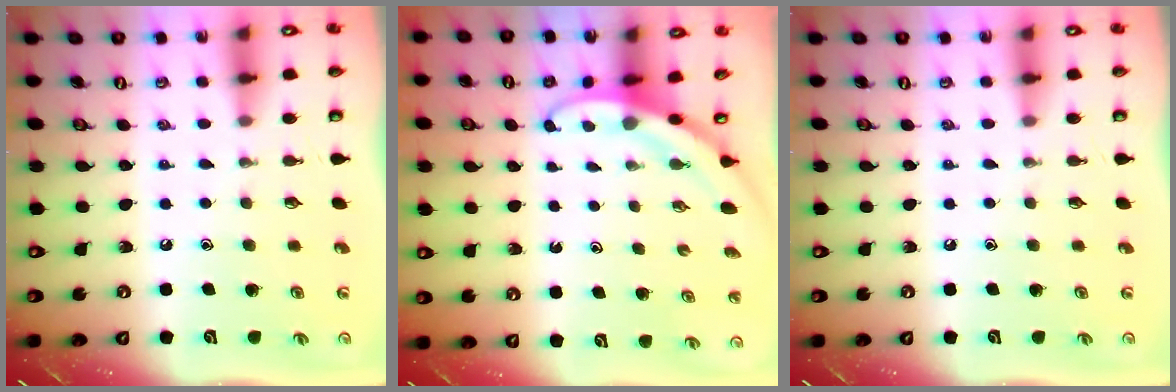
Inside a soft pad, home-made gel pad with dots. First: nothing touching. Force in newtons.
{"total": 3.1, "press": 3.1, "slide": 0.1}
{"total": 0.0}